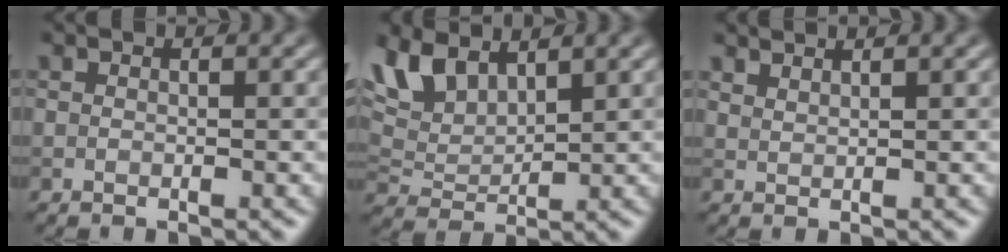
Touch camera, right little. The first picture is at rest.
{"total": 5.7, "force": [3.7, 2.6, 3.5], "torque": [-0.087, 0.005, 0.073]}
{"total": 1.8, "force": [1.6, 0.4, 0.6], "torque": [0.004, -0.002, 0.015]}